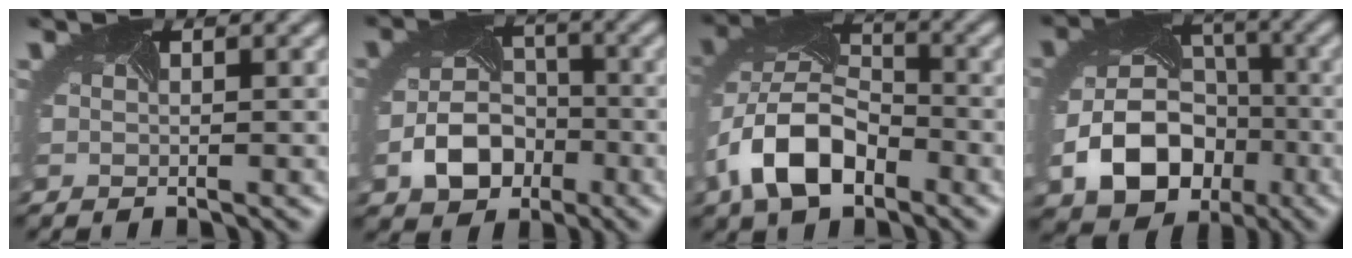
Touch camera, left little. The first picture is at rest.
{"total": 5.6, "force": [-2.5, 4.1, 2.8], "torque": [-0.055, -0.016, -0.040]}
{"total": 8.8, "force": [-3.8, 5.3, 5.9], "torque": [-0.131, -0.010, -0.076]}
{"total": 9.4, "force": [-3.3, 6.9, 5.5], "torque": [-0.108, -0.027, -0.052]}